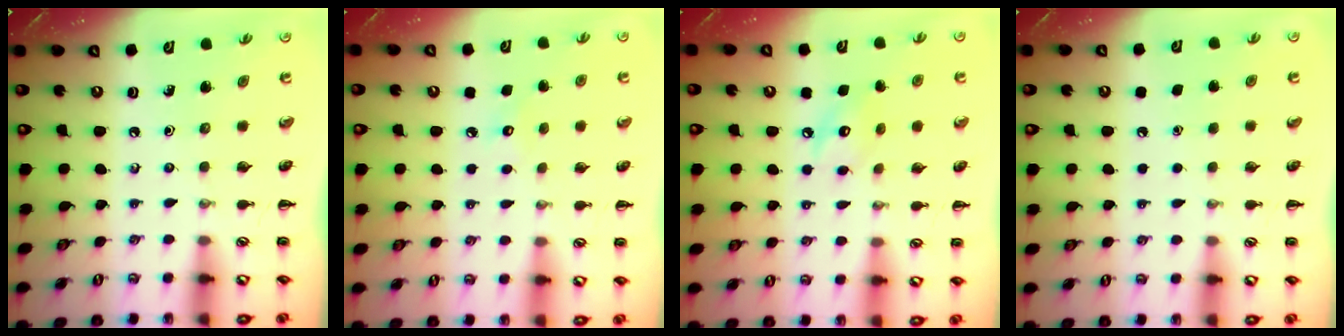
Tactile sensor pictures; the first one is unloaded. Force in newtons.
{"total": 5.5, "press": 5.3, "slide": 1.4}
{"total": 6.7, "press": 6.6, "slide": 1.0}
{"total": 1.9, "press": 1.9, "slide": 0.2}